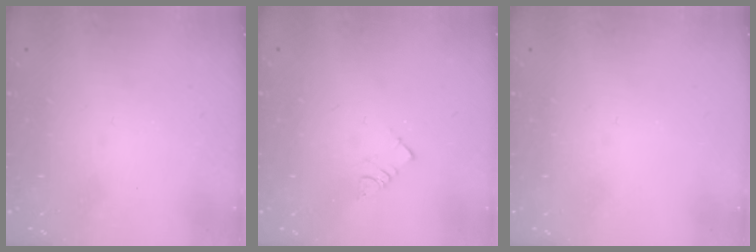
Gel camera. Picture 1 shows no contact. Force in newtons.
{"total": 3.2, "press": 3.2, "slide": 0.0}
{"total": 0.0}